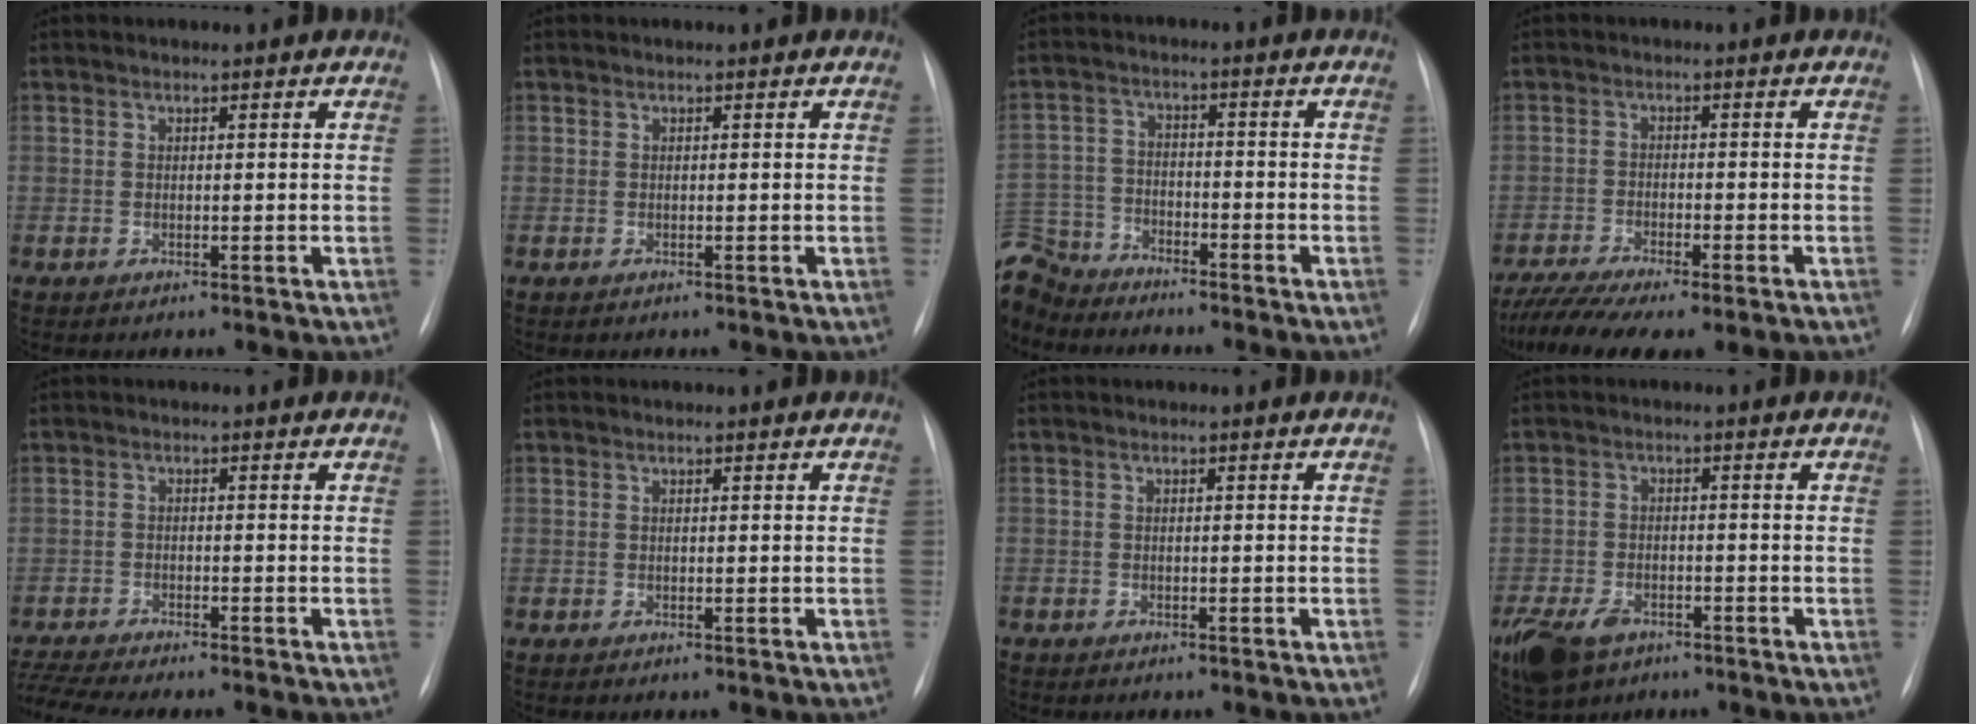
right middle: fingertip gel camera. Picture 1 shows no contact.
{"total": 0.0}
{"total": 11.1, "force": [-10.2, 4.2, 1.6], "torque": [-0.055, 0.008, -0.192]}
{"total": 9.4, "force": [-7.2, 1.5, 5.8], "torque": [-0.104, -0.013, -0.115]}
{"total": 9.2, "force": [-8.3, 0.0, 3.8], "torque": [-0.066, -0.009, -0.131]}
{"total": 0.0}
{"total": 1.2, "force": [-1.0, 0.6, 0.4], "torque": [-0.010, 0.000, -0.011]}
{"total": 9.5, "force": [-5.8, 5.9, 4.6], "torque": [-0.109, -0.004, -0.094]}